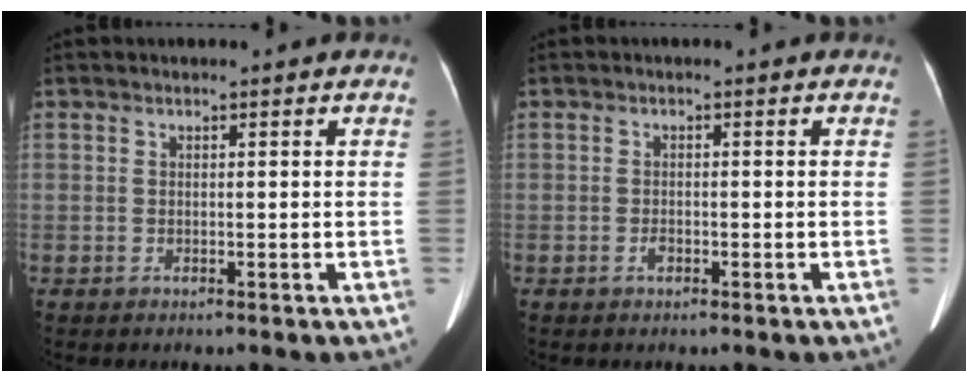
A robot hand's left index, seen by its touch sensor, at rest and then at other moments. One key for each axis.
{"total": 1.1, "fx": -0.9, "fy": 0.4, "fz": 0.4, "tx": -0.012, "ty": -0.006, "tz": -0.010}